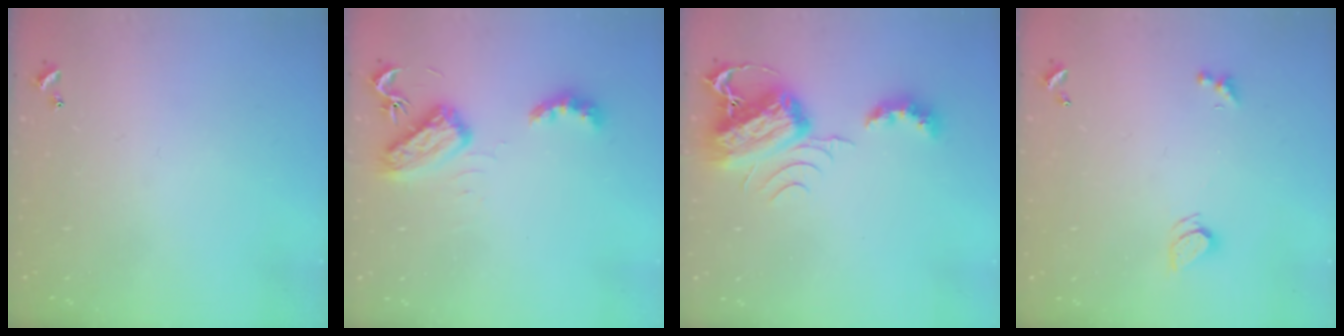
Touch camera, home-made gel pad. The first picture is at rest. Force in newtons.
{"total": 6.9, "press": 6.9, "slide": 0.5}
{"total": 9.2, "press": 9.2, "slide": 1.0}
{"total": 2.2, "press": 2.2, "slide": 0.3}